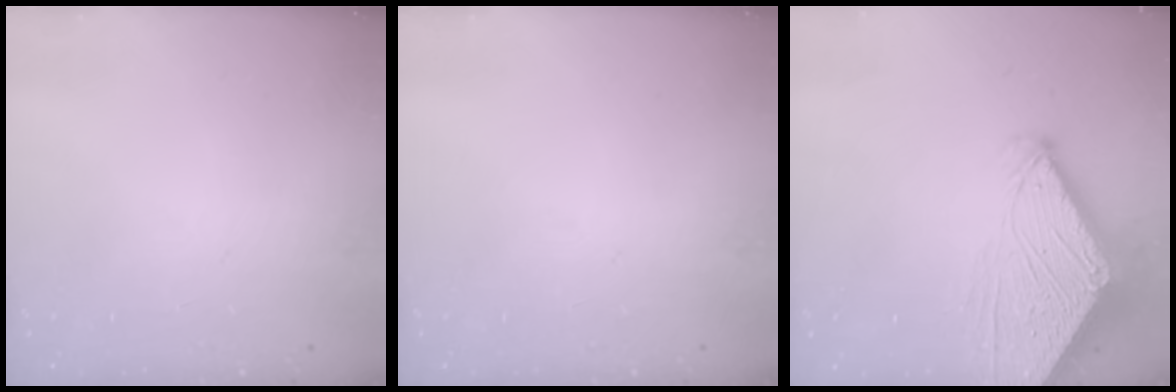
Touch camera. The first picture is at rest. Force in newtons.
{"total": 0.0}
{"total": 7.1, "press": 7.1, "slide": 0.8}